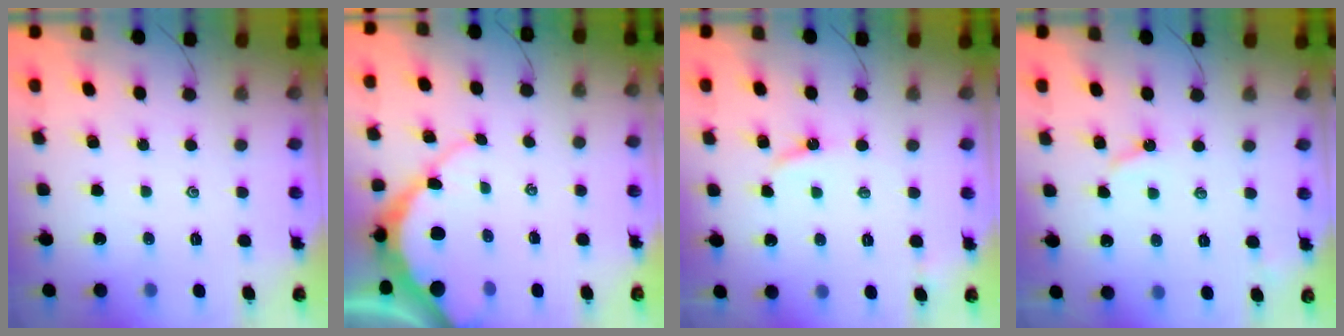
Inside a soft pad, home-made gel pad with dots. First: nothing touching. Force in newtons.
{"total": 8.8, "press": 8.7, "slide": 0.6}
{"total": 4.1, "press": 4.1, "slide": 0.4}
{"total": 3.7, "press": 3.6, "slide": 0.5}